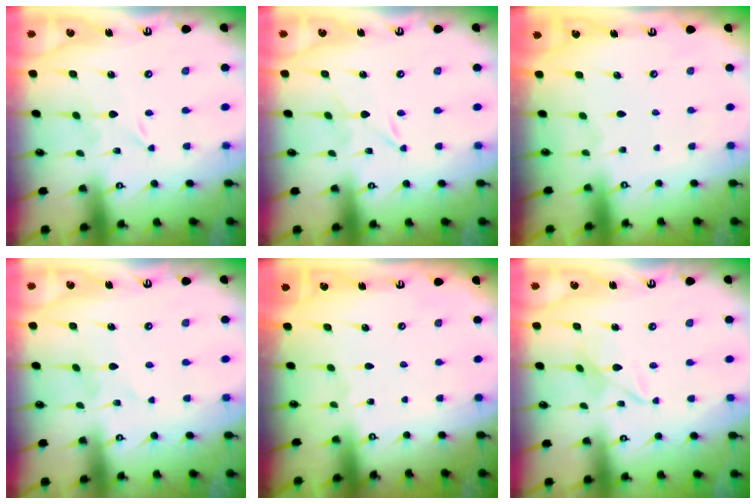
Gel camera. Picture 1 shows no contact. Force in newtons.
{"total": 0.6, "press": 0.5, "slide": 0.1}
{"total": 0.0}
{"total": 2.7, "press": 2.7, "slide": 0.2}
{"total": 0.0}
{"total": 5.8, "press": 5.8, "slide": 0.5}